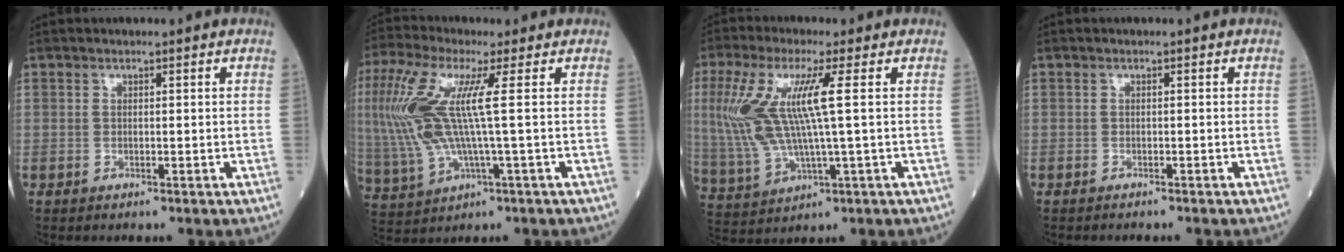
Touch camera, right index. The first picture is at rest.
{"total": 12.7, "force": [1.8, 1.4, 12.5], "torque": [-0.306, 0.013, 0.036]}
{"total": 12.0, "force": [2.1, 1.2, 11.8], "torque": [-0.282, 0.009, 0.045]}
{"total": 1.6, "force": [-1.5, 0.3, 0.5], "torque": [-0.011, -0.003, -0.019]}